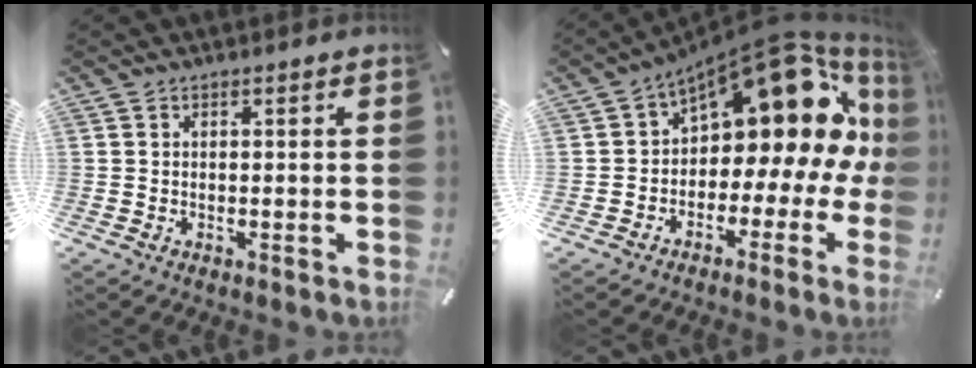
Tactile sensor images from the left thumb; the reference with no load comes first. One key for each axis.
{"total": 17.2, "fx": 9.7, "fy": 8.8, "fz": 11.1, "tx": -0.147, "ty": -0.084, "tz": 0.159}